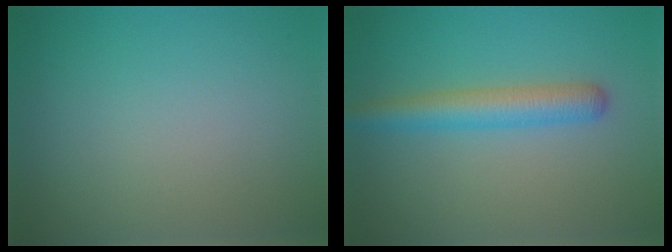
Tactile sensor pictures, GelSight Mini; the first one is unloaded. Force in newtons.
{"total": 3.8, "press": 3.8, "slide": 0.1}